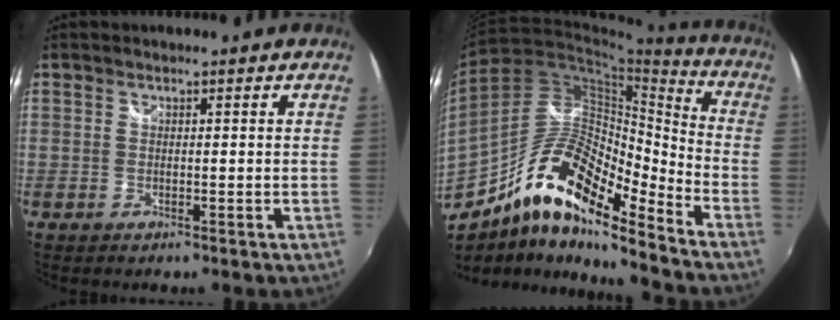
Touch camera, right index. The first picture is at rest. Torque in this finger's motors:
{"motor_torque": [0.63, -0.78, 0.44, 0.08]}